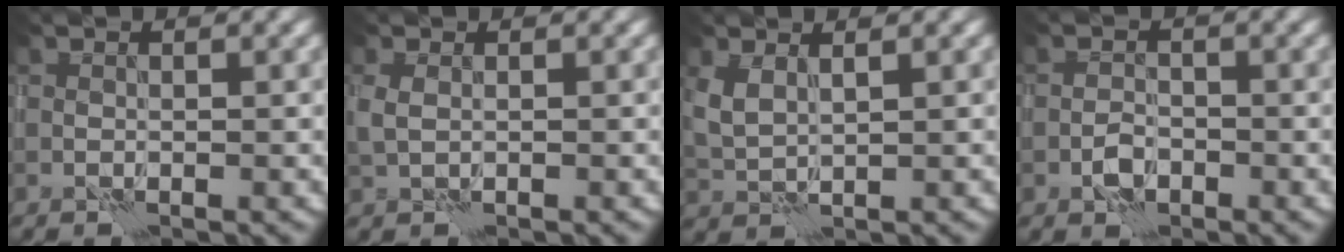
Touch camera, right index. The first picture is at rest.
{"total": 1.4, "force": [0.2, 1.0, 0.9], "torque": [-0.022, -0.001, 0.003]}
{"total": 2.3, "force": [1.4, 1.1, 1.5], "torque": [-0.041, 0.001, 0.031]}
{"total": 1.3, "force": [-0.7, 0.9, 0.7], "torque": [-0.007, 0.005, -0.016]}